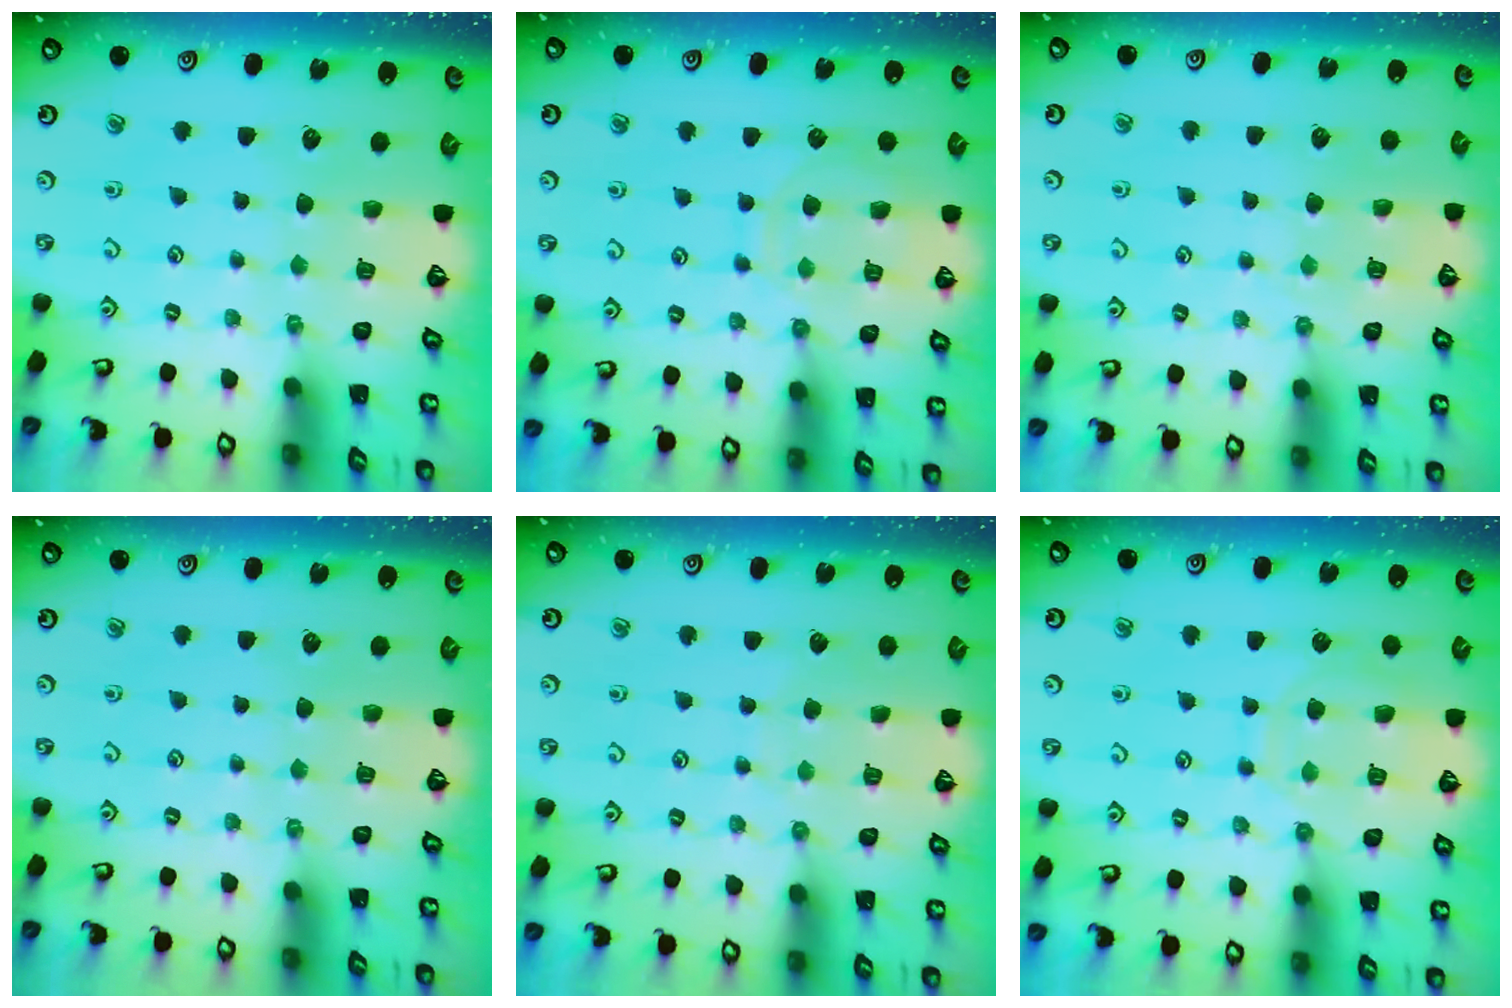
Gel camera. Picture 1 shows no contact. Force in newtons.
{"total": 10.3, "press": 10.2, "slide": 1.0}
{"total": 3.8, "press": 3.8, "slide": 0.5}
{"total": 0.0}
{"total": 4.4, "press": 4.3, "slide": 0.4}
{"total": 10.2, "press": 10.2, "slide": 0.9}